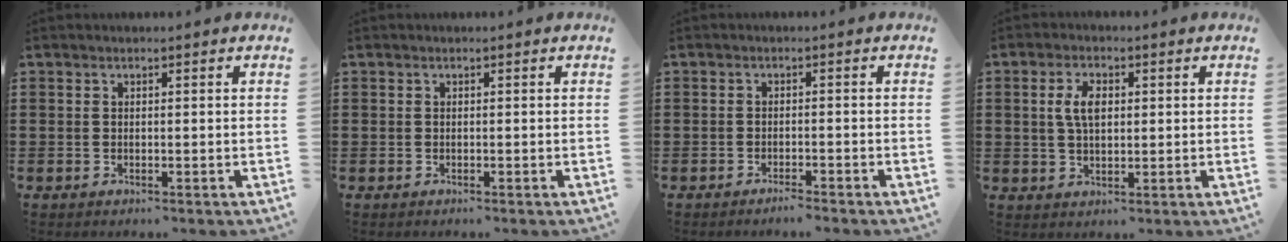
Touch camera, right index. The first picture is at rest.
{"total": 0.0}
{"total": 1.5, "force": [-1.4, -0.2, 0.4], "torque": [-0.009, -0.001, -0.027]}
{"total": 4.6, "force": [0.8, 2.4, 3.9], "torque": [-0.081, 0.012, 0.012]}